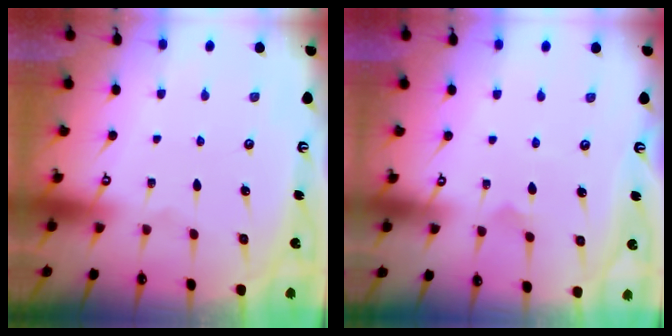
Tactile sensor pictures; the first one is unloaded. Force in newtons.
{"total": 4.8, "press": 4.8, "slide": 0.3}